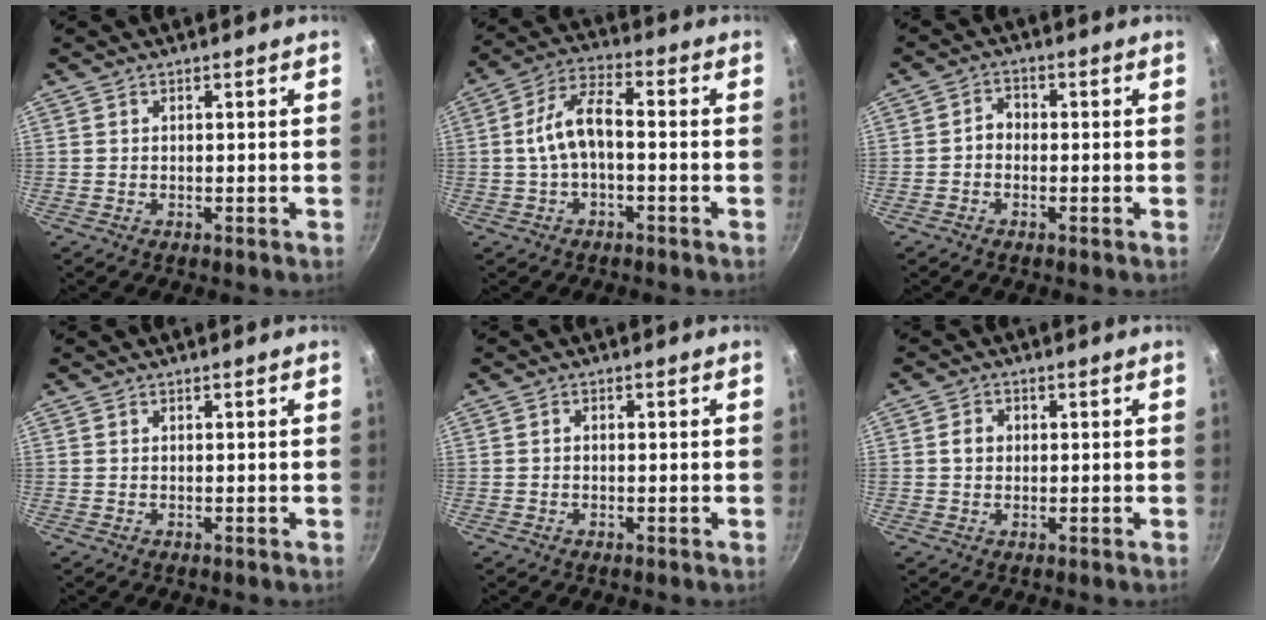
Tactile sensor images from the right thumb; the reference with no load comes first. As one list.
[{"total": 8.6, "force": [-1.2, 4.1, 7.5], "torque": [-0.135, 0.040, -0.031]}, {"total": 2.6, "force": [-0.8, 2.1, 1.4], "torque": [-0.014, 0.016, -0.022]}, {"total": 0.0}, {"total": 0.7, "force": [-0.2, 0.5, 0.5], "torque": [-0.008, 0.006, -0.004]}, {"total": 2.6, "force": [0.3, 2.3, 1.3], "torque": [-0.012, 0.005, 0.001]}]